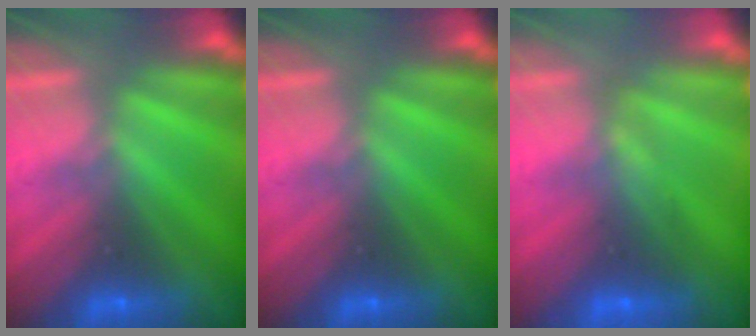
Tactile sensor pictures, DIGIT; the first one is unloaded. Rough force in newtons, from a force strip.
{"total": 0.0}
{"total": 1.7}